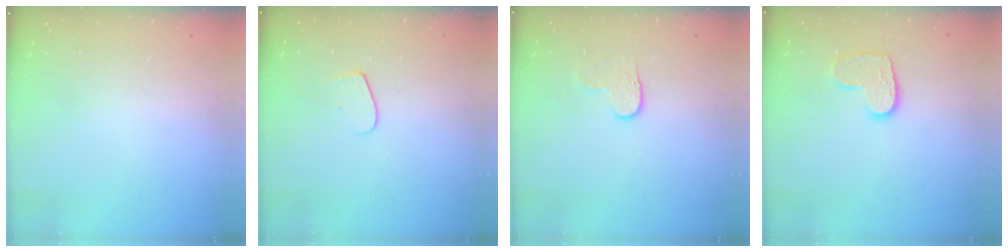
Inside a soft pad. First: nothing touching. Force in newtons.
{"total": 5.0, "press": 5.0, "slide": 0.4}
{"total": 3.3, "press": 3.3, "slide": 0.4}
{"total": 8.9, "press": 8.9, "slide": 0.4}